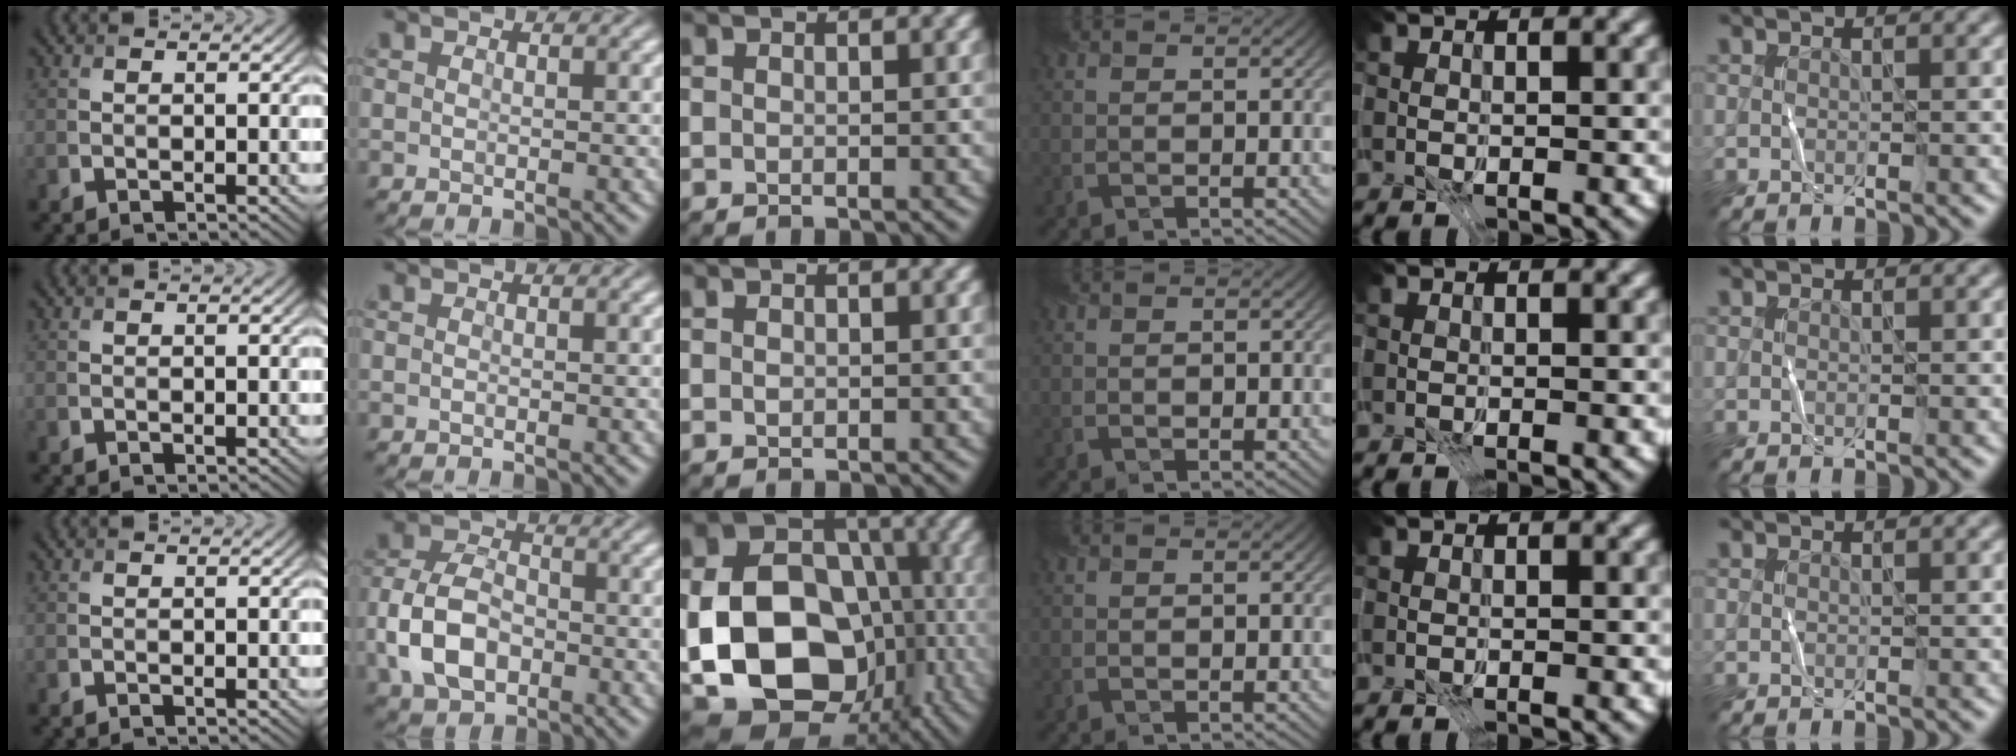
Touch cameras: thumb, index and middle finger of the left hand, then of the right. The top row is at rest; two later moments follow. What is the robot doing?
{"motion": "fold", "object": "coffee filter"}